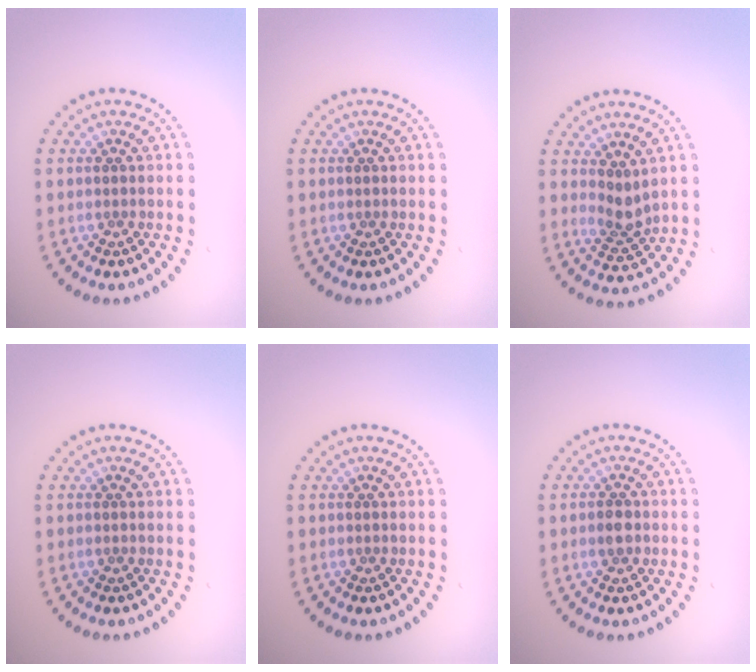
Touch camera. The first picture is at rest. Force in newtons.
{"total": 0.0}
{"total": 2.2, "press": 1.8, "slide": 1.3}
{"total": 0.0}
{"total": 0.0}
{"total": 1.5, "press": 1.5, "slide": 0.1}